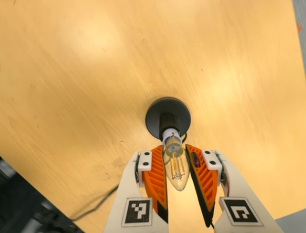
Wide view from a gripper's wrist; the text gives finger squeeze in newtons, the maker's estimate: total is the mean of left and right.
{"total": 10.0, "left": 9.7, "right": 10.2}